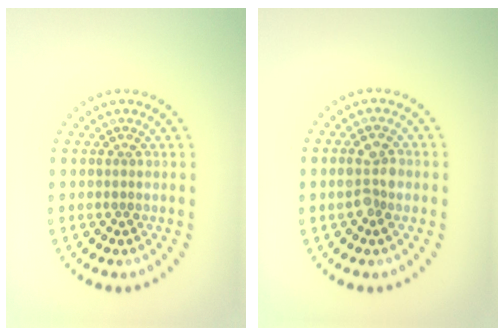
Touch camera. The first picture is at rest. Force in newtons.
{"total": 2.6, "press": 2.5, "slide": 0.4}